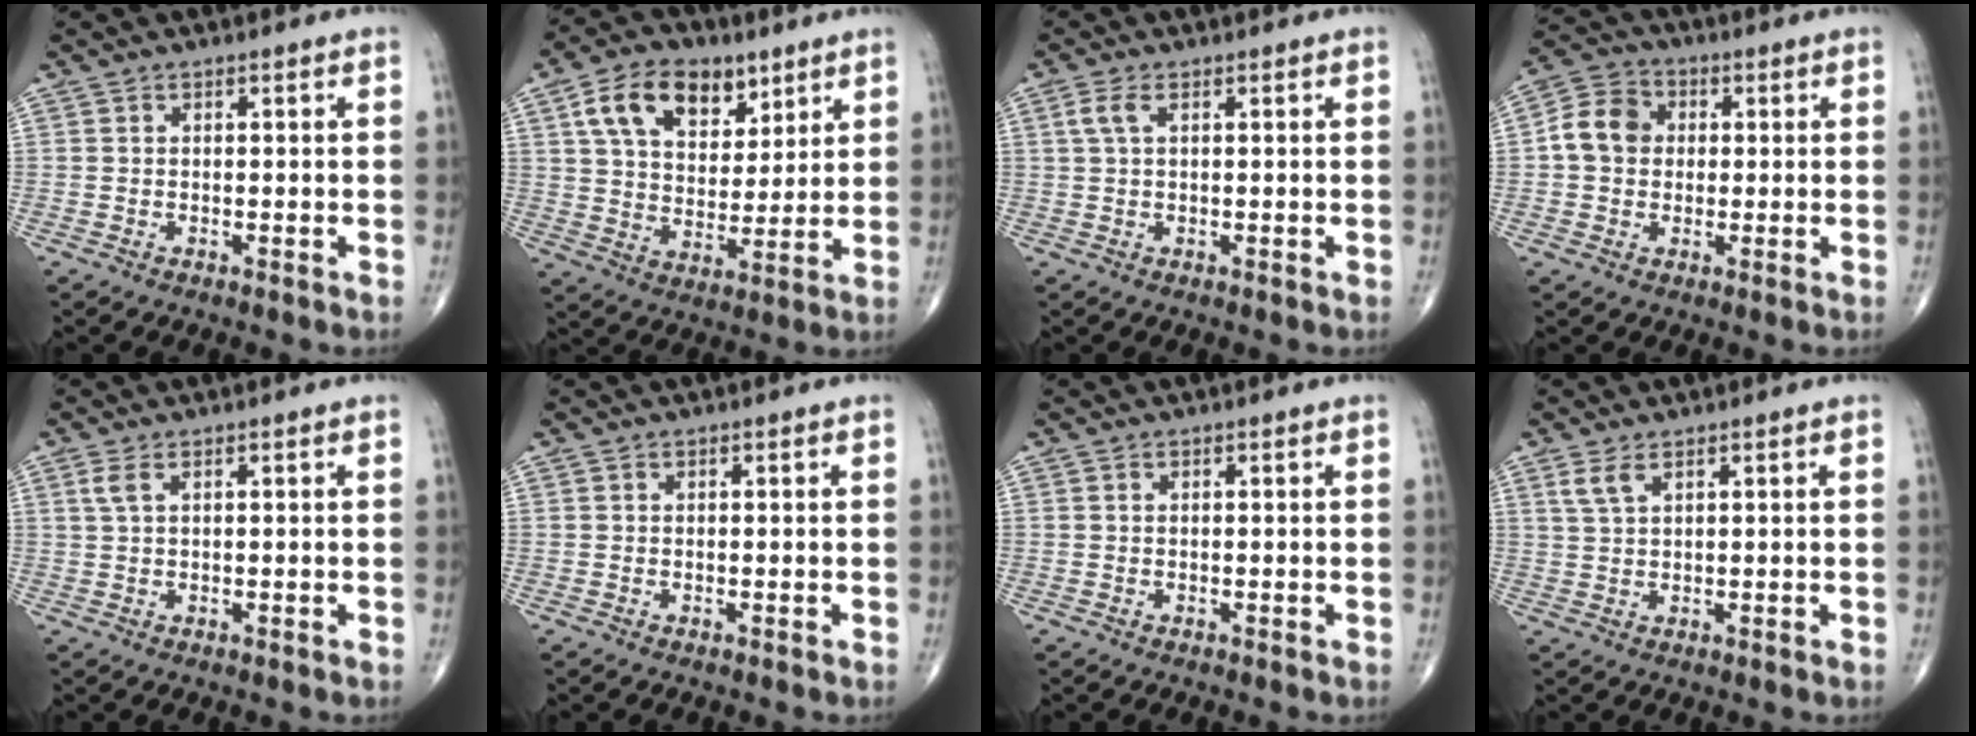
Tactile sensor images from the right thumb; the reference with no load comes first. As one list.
[{"total": 14.8, "force": [7.2, 9.2, 8.9], "torque": [-0.119, -0.022, 0.131]}, {"total": 2.6, "force": [0.9, 1.0, 2.2], "torque": [-0.061, 0.009, 0.022]}, {"total": 8.0, "force": [0.5, 6.7, 4.3], "torque": [-0.066, 0.019, -0.001]}, {"total": 2.0, "force": [0.9, 0.7, 1.6], "torque": [-0.044, 0.009, 0.025]}, {"total": 0.0}, {"total": 0.0}, {"total": 2.7, "force": [1.6, 0.9, 2.0], "torque": [-0.047, 0.001, 0.041]}]